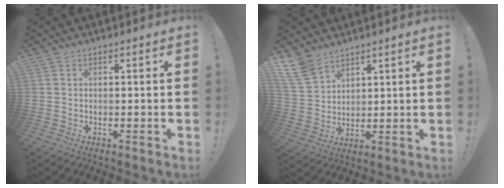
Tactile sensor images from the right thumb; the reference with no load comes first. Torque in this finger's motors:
{"motor_torque": [1.00, 2.55, 1.08, 1.07, 0.29]}